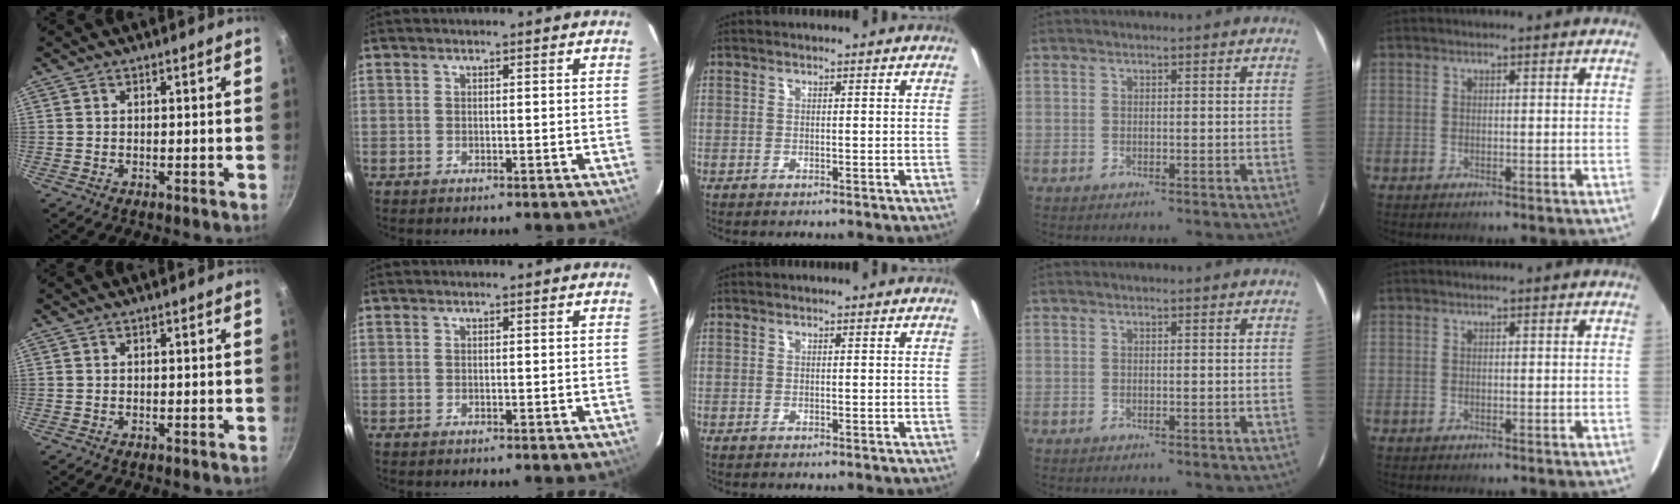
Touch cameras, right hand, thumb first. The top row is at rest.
{}